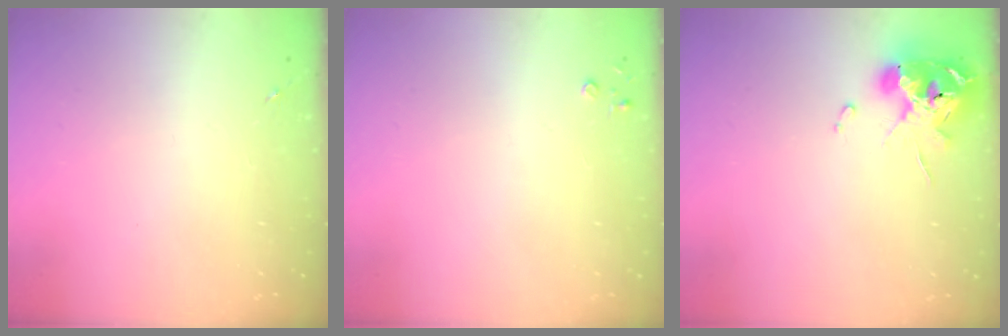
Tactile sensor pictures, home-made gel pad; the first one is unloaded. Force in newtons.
{"total": 2.2, "press": 2.2, "slide": 0.3}
{"total": 14.0, "press": 13.9, "slide": 1.7}